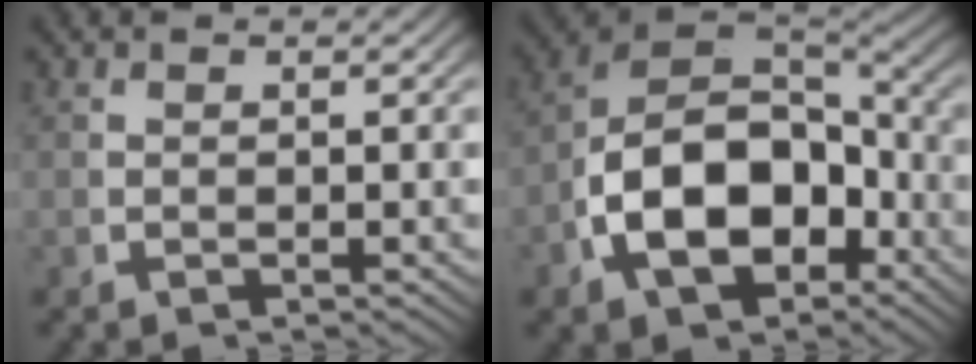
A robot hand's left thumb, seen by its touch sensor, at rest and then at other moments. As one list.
[{"total": 12.7, "force": [-2.2, 8.5, 9.2], "torque": [-0.204, -0.046, -0.006]}]